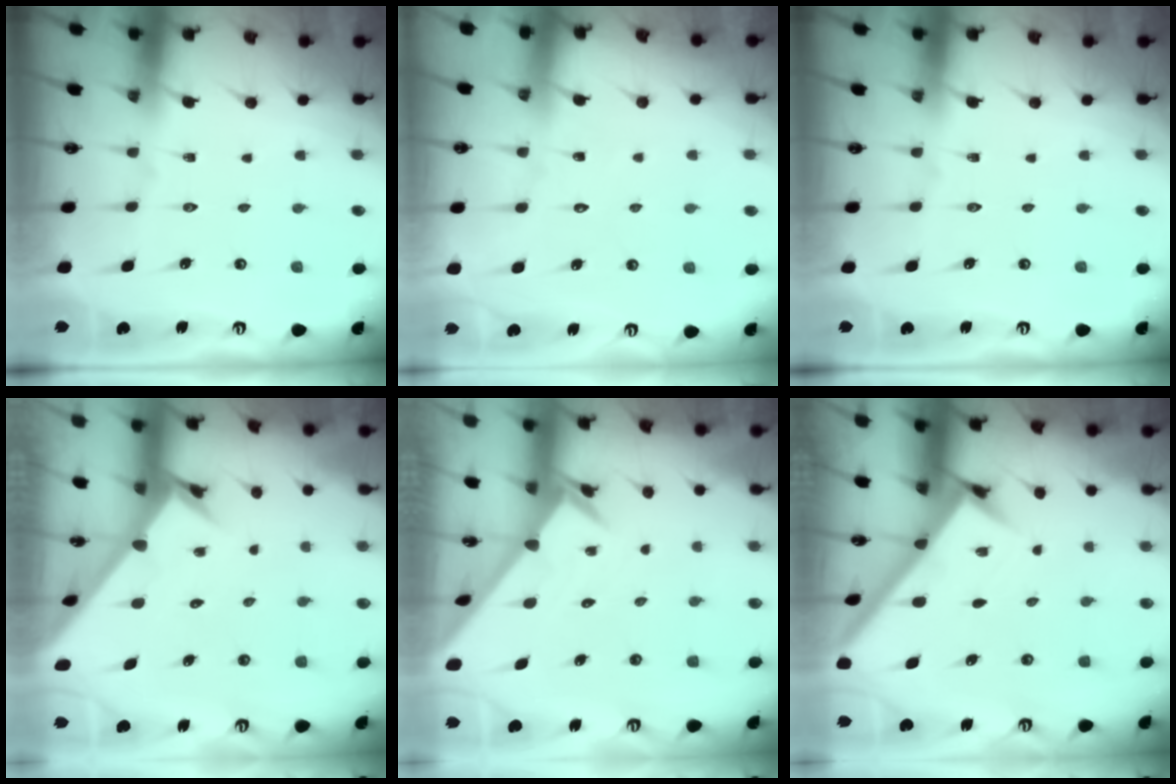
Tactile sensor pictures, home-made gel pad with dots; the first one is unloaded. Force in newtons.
{"total": 5.2, "press": 5.1, "slide": 0.5}
{"total": 0.0}
{"total": 2.4, "press": 2.4, "slide": 0.2}
{"total": 1.8, "press": 1.8, "slide": 0.1}
{"total": 2.6, "press": 2.6, "slide": 0.3}